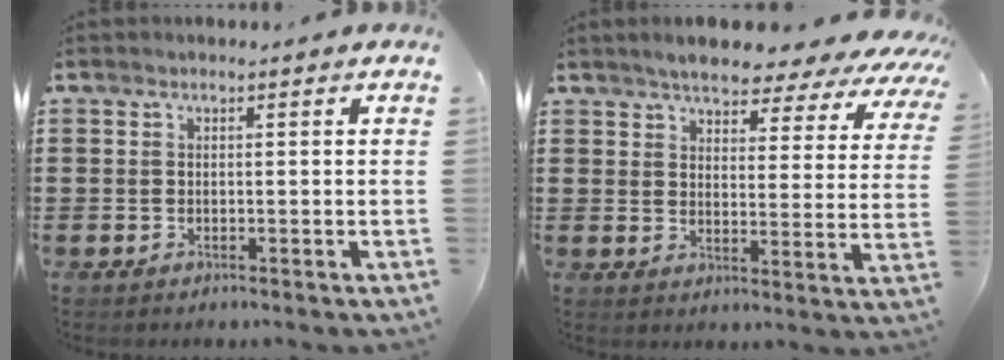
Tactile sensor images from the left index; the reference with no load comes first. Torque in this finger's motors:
{"motor_torque": [2.14, 0.00, 0.26, 0.01]}